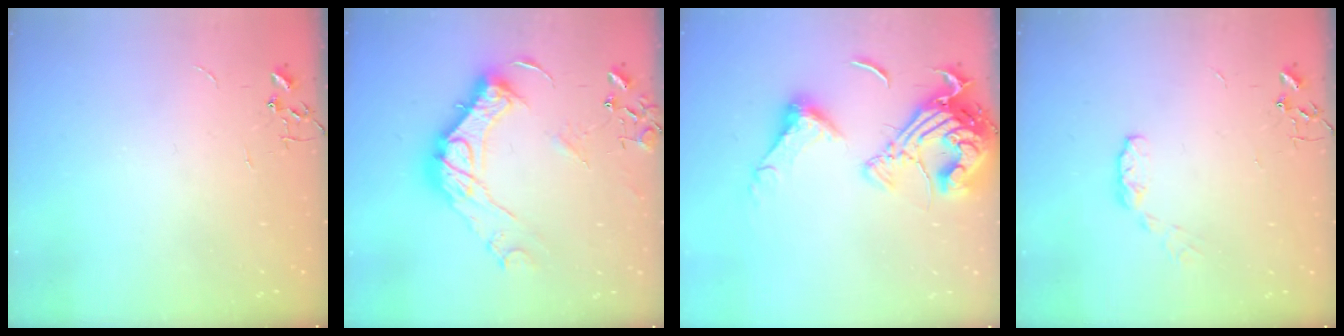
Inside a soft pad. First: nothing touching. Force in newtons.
{"total": 19.0, "press": 18.9, "slide": 1.6}
{"total": 19.0, "press": 18.9, "slide": 1.9}
{"total": 5.6, "press": 5.6, "slide": 0.5}